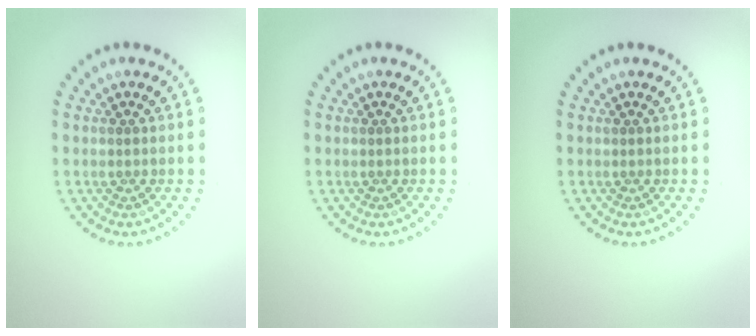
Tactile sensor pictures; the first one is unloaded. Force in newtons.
{"total": 0.0}
{"total": 0.0}